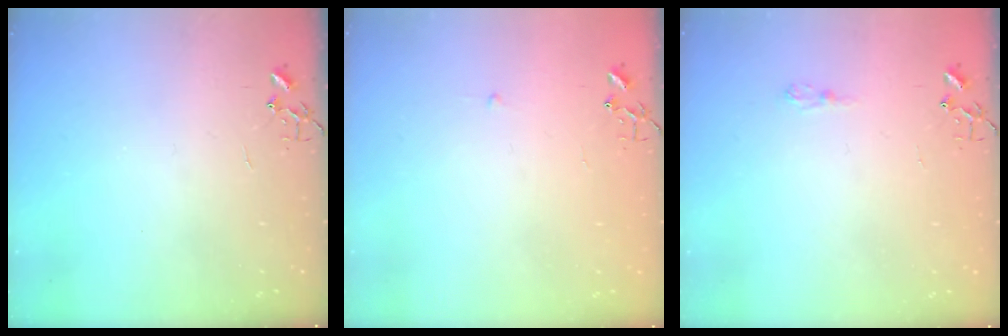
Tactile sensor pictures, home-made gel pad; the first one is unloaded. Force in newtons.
{"total": 2.3, "press": 2.3, "slide": 0.3}
{"total": 6.5, "press": 6.5, "slide": 0.6}